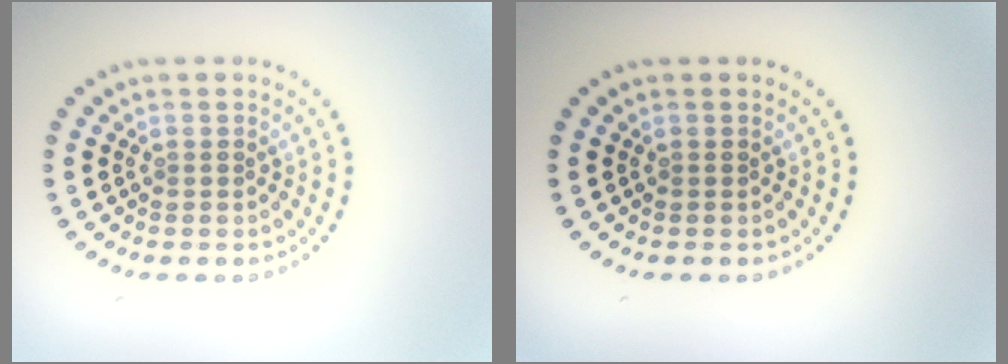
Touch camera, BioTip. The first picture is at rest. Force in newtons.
{"total": 0.0}